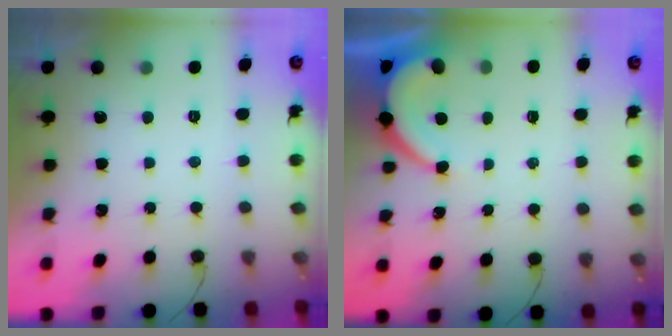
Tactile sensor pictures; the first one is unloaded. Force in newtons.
{"total": 4.6, "press": 4.5, "slide": 0.7}